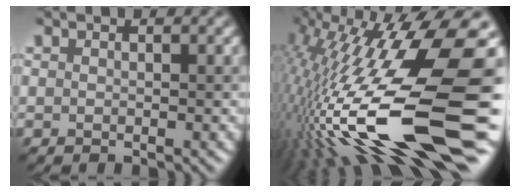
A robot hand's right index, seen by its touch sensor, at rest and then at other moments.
{"total": 18.4, "force": [-2.5, 4.8, 17.5], "torque": [-0.325, 0.015, -0.048]}